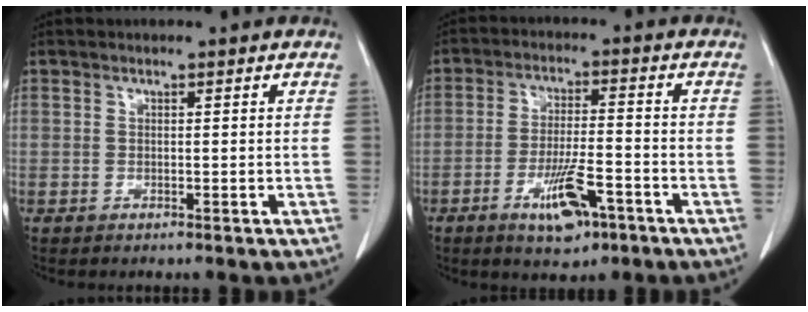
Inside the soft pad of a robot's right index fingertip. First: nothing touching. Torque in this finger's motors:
{"motor_torque": [0.00, -0.07, 0.12, 0.03]}